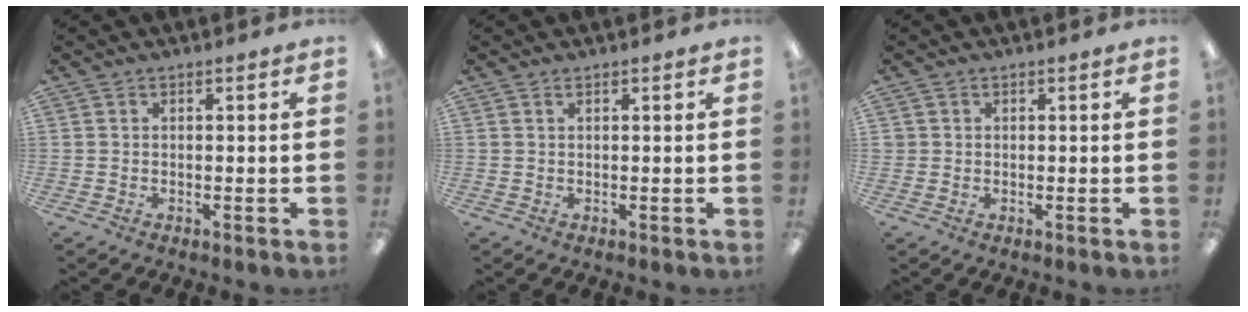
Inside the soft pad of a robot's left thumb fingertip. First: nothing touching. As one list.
[{"total": 0.5, "force": [0.4, 0.2, 0.3], "torque": [-0.007, 0.002, 0.006]}, {"total": 1.1, "force": [0.4, 1.0, 0.0], "torque": [-0.001, 0.003, 0.006]}]